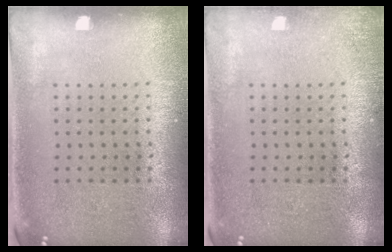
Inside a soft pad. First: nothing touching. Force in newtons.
{"total": 1.0, "press": 1.0, "slide": 0.3}